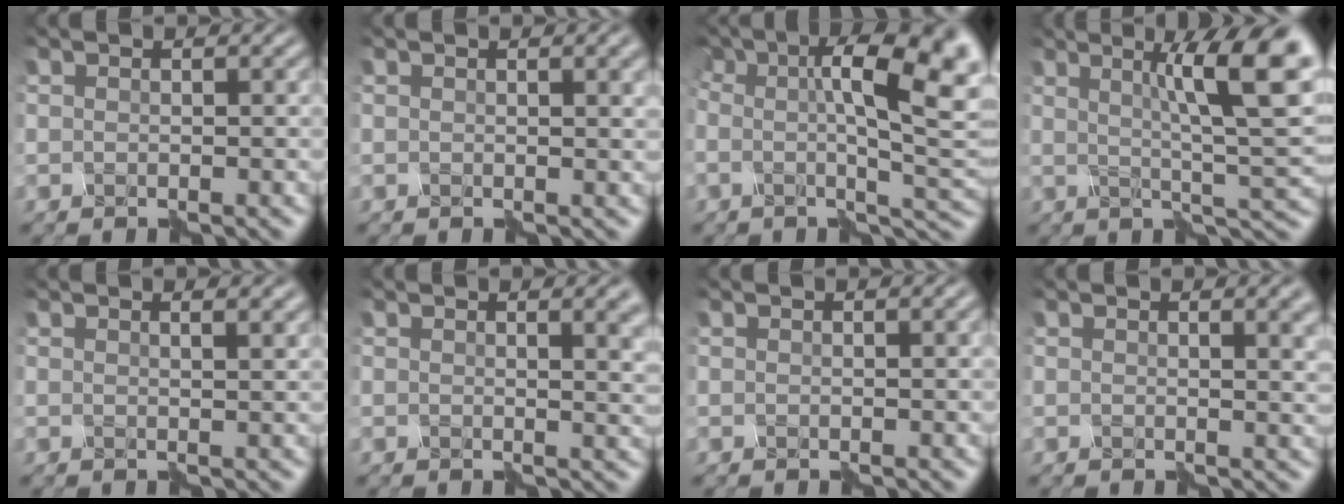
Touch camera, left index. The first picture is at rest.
{"total": 2.6, "force": [1.0, 1.0, 2.2], "torque": [-0.017, 0.015, 0.002]}
{"total": 10.8, "force": [2.0, 3.3, 10.1], "torque": [-0.137, 0.014, 0.036]}
{"total": 9.8, "force": [3.5, 1.6, 9.1], "torque": [-0.105, 0.023, 0.054]}
{"total": 1.8, "force": [1.2, 0.7, 1.2], "torque": [0.000, 0.009, -0.002]}
{"total": 3.8, "force": [1.3, 1.5, 3.2], "torque": [-0.017, 0.020, 0.008]}
{"total": 0.6, "force": [0.2, 0.3, 0.5], "torque": [-0.004, 0.001, 0.002]}
{"total": 3.4, "force": [1.3, 1.3, 2.8], "torque": [-0.021, 0.017, 0.006]}